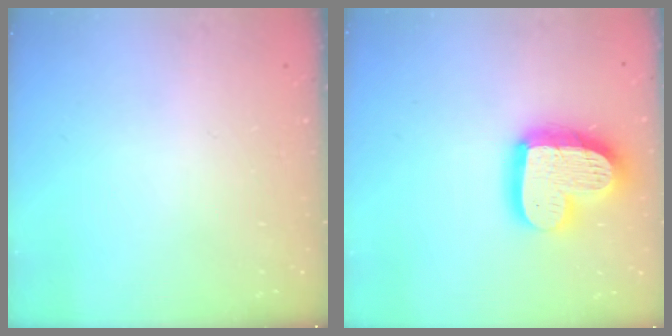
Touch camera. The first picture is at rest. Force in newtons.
{"total": 19.1, "press": 19.0, "slide": 2.0}